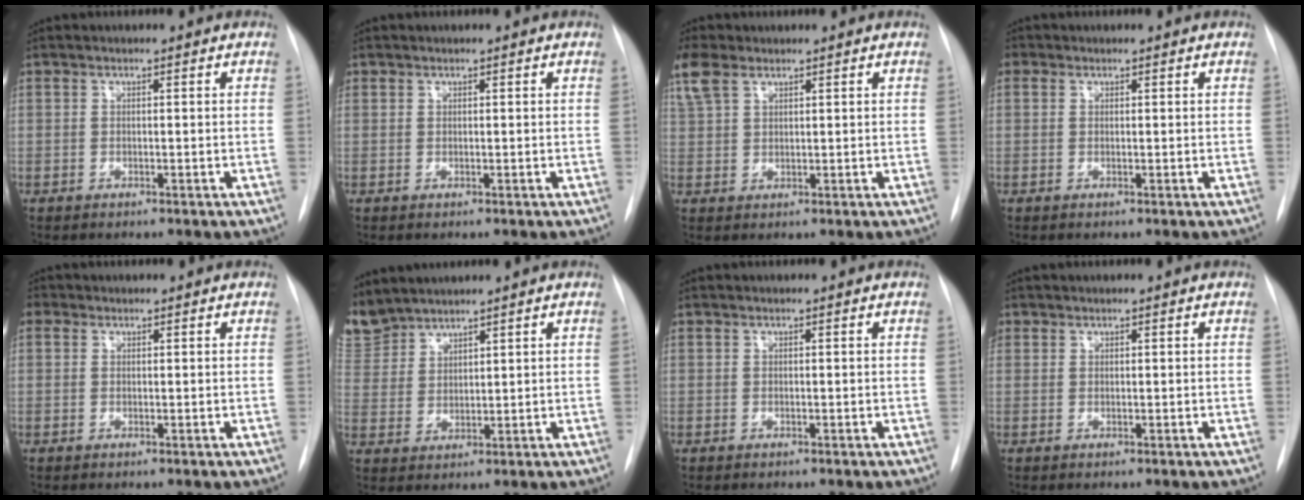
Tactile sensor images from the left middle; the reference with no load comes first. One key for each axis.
{"total": 0.0}
{"total": 4.6, "fx": 3.1, "fy": 2.3, "fz": 2.5, "tx": -0.067, "ty": 0.018, "tz": 0.072}
{"total": 1.0, "fx": 0.5, "fy": 0.9, "fz": 0.2, "tx": 0.004, "ty": 0.005, "tz": 0.005}
{"total": 1.3, "fx": 0.6, "fy": 1.1, "fz": 0.3, "tx": -0.002, "ty": 0.007, "tz": 0.006}
{"total": 6.6, "fx": 6.3, "fy": 1.8, "fz": 0.2, "tx": -0.013, "ty": 0.010, "tz": 0.140}
{"total": 0.0}
{"total": 0.7, "fx": 0.4, "fy": 0.6, "fz": 0.0, "tx": 0.008, "ty": 0.006, "tz": 0.006}